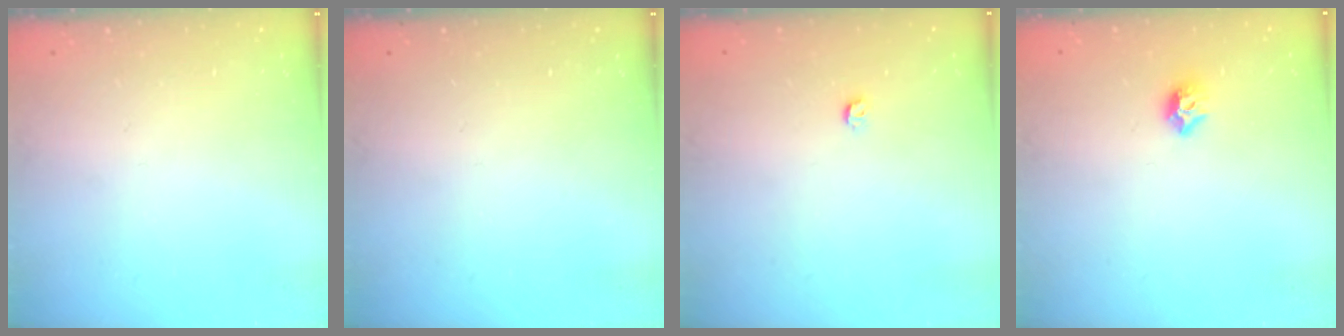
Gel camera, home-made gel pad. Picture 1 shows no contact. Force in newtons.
{"total": 0.0}
{"total": 3.2, "press": 3.2, "slide": 0.6}
{"total": 7.5, "press": 7.4, "slide": 0.8}